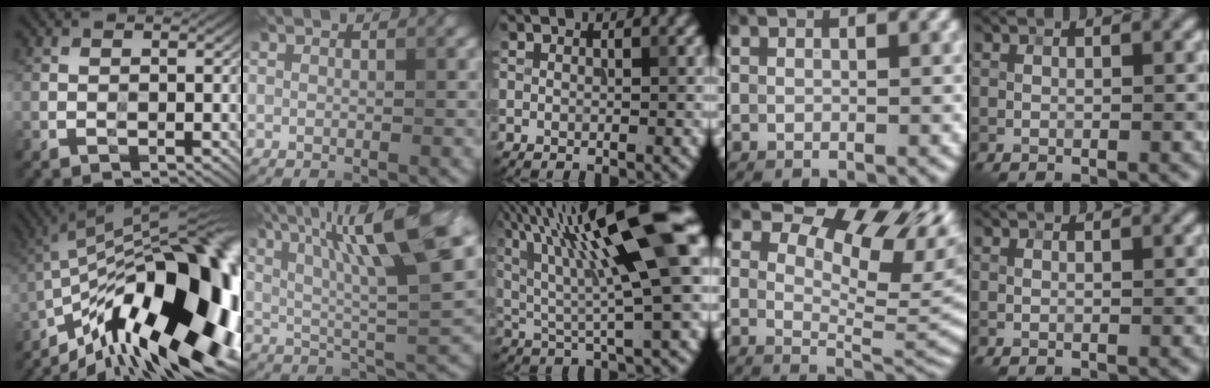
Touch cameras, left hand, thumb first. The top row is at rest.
{"thumb": {"total": 22.2, "force": [-9.3, 7.6, 18.6], "torque": [-0.268, 0.015, -0.155]}, "index": {"total": 13.7, "force": [5.6, 3.1, 12.1], "torque": [-0.190, 0.018, 0.089]}, "middle": {"total": 14.3, "force": [4.3, 2.7, 13.3], "torque": [-0.210, 0.019, 0.073]}, "ring": {"total": 11.0, "force": [5.3, 5.4, 7.9], "torque": [-0.112, 0.007, 0.083]}}